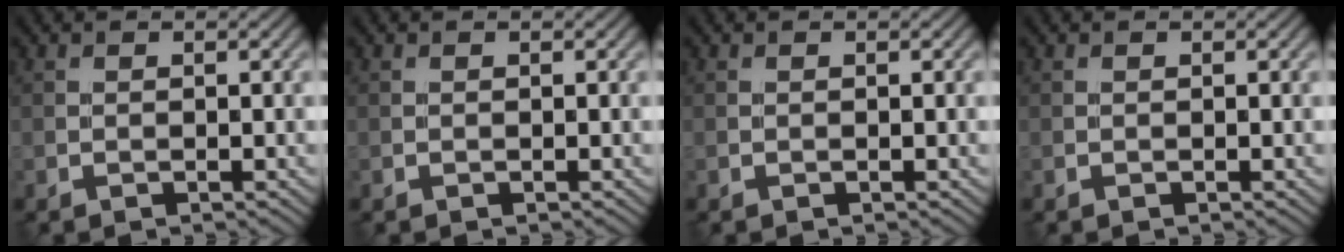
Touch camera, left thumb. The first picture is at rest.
{"total": 0.0}
{"total": 0.0}
{"total": 0.0}